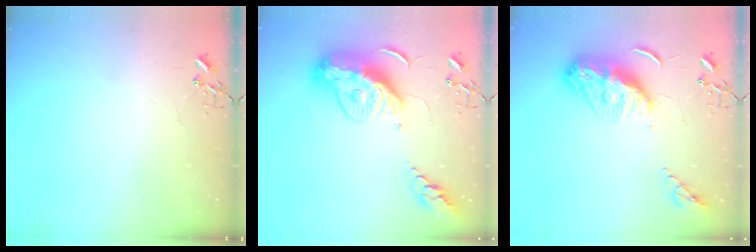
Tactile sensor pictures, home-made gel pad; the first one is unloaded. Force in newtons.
{"total": 15.4, "press": 15.3, "slide": 1.4}
{"total": 12.1, "press": 12.1, "slide": 0.6}